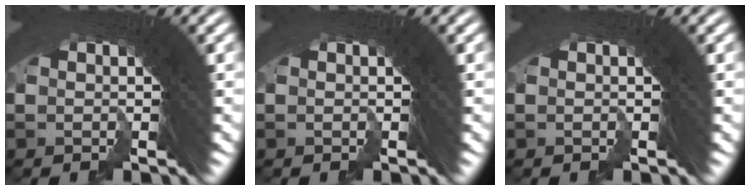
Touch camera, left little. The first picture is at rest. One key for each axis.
{"total": 0.0}
{"total": 0.0}